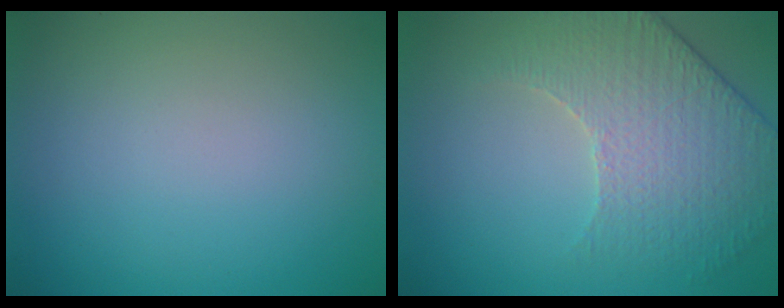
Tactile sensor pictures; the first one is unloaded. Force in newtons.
{"total": 4.3, "press": 4.0, "slide": 1.5}